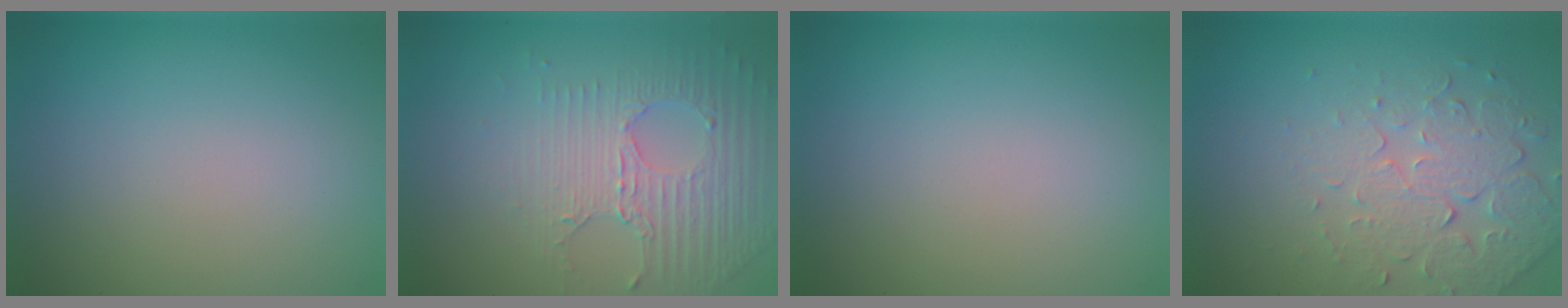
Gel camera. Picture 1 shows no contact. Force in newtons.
{"total": 5.0, "press": 3.2, "slide": 3.8}
{"total": 0.0}
{"total": 5.2, "press": 3.7, "slide": 3.6}